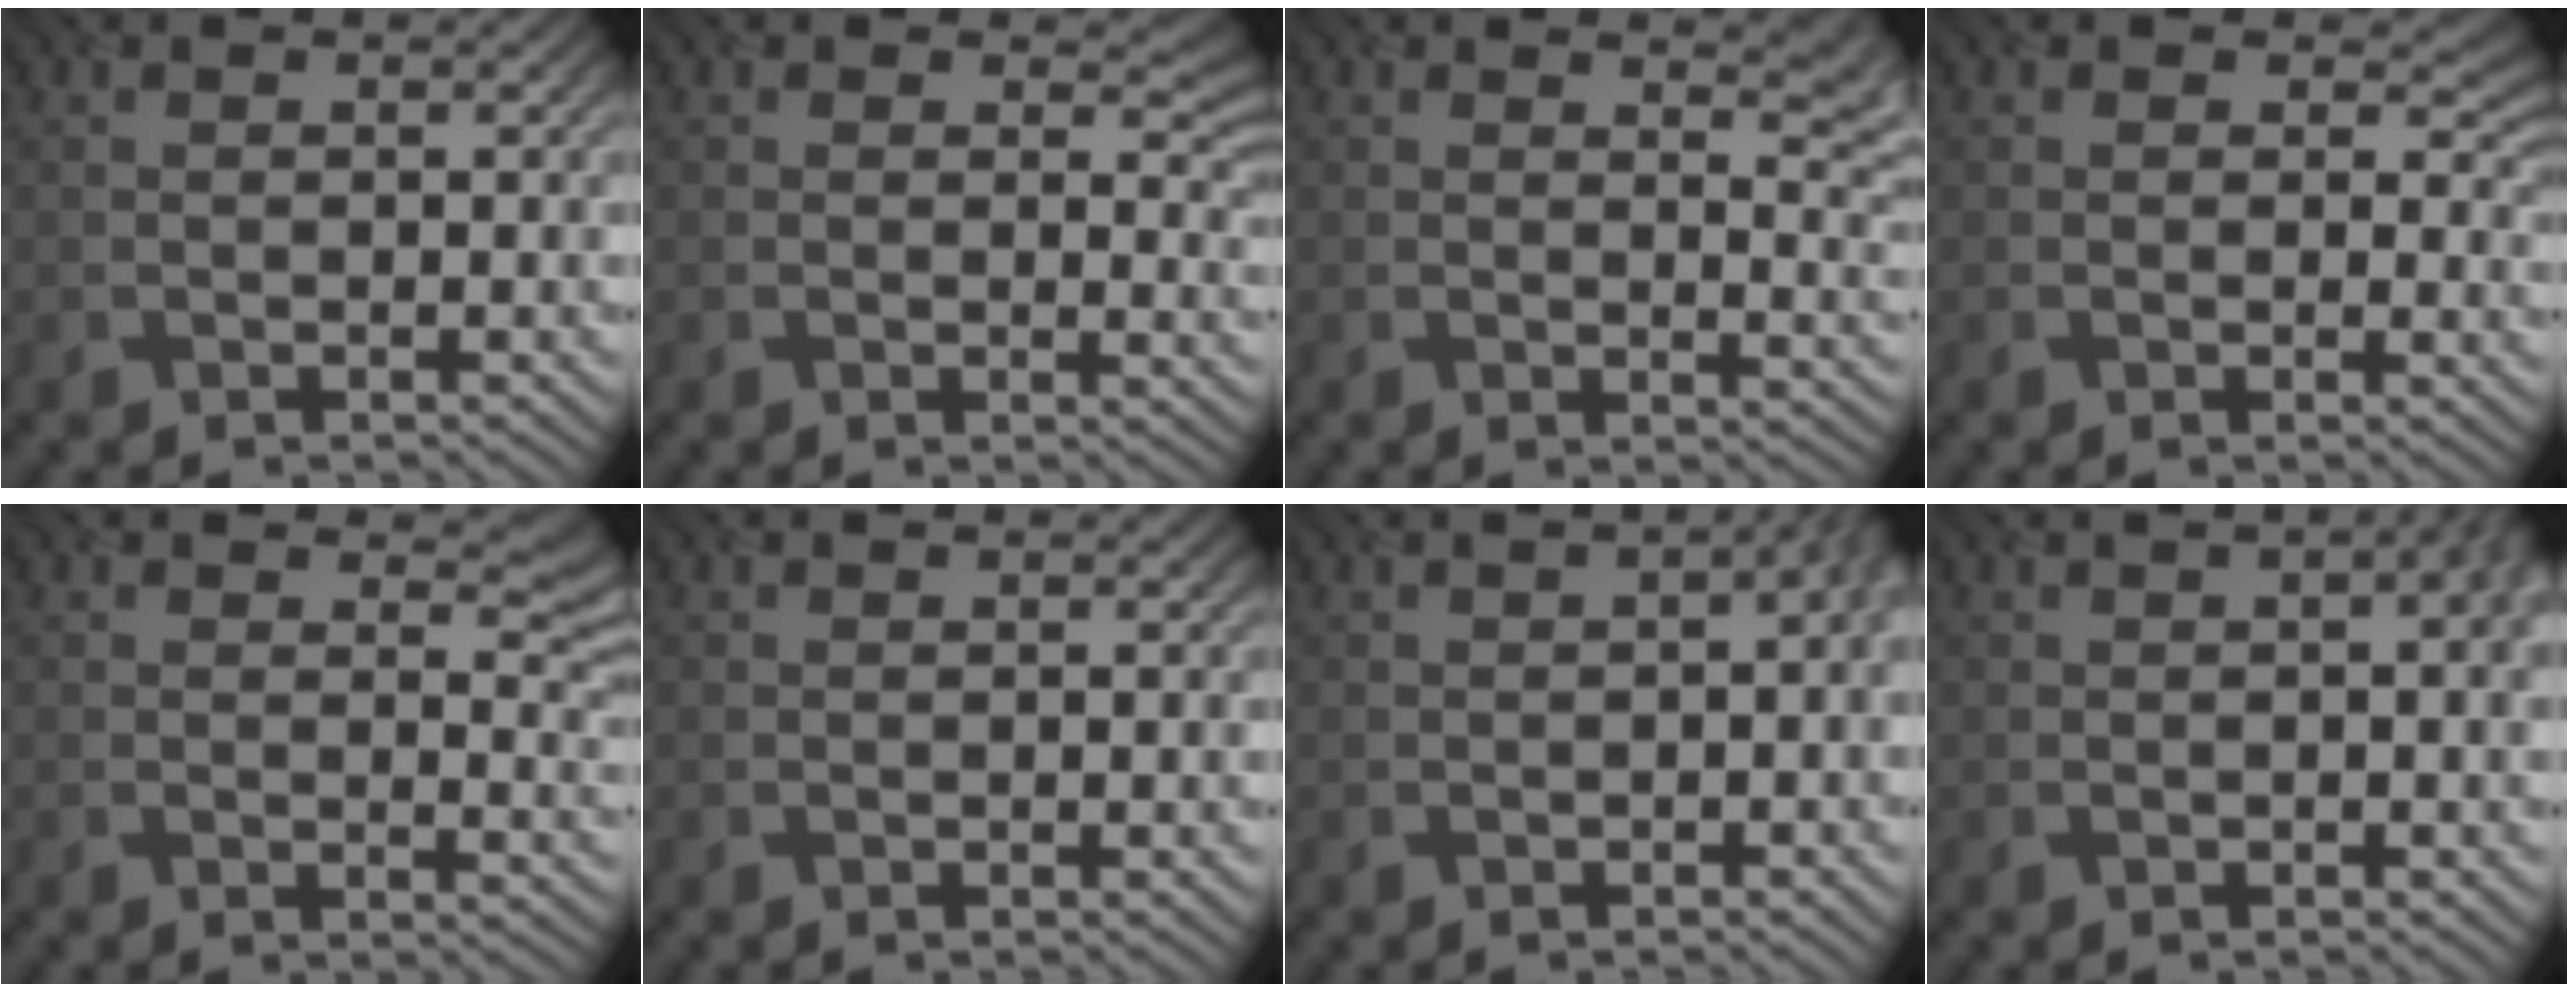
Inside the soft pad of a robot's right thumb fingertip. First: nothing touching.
{"total": 4.2, "force": [2.1, 2.5, 2.7], "torque": [-0.036, -0.011, 0.028]}
{"total": 5.3, "force": [3.7, 2.0, 3.3], "torque": [-0.037, -0.005, 0.056]}
{"total": 3.5, "force": [1.2, 2.5, 2.2], "torque": [-0.030, -0.013, 0.012]}
{"total": 4.9, "force": [3.2, 2.3, 3.0], "torque": [-0.033, -0.008, 0.044]}
{"total": 0.0}
{"total": 4.2, "force": [-0.4, 1.9, 3.7], "torque": [-0.043, -0.007, 0.008]}
{"total": 3.9, "force": [0.4, 1.2, 3.7], "torque": [-0.043, 0.002, 0.016]}